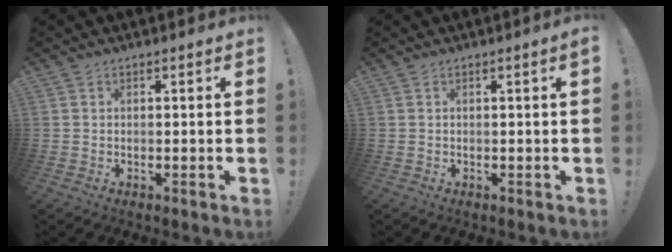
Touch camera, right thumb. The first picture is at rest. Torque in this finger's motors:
{"motor_torque": [-0.11, 0.06, 0.27, -0.02, 0.13]}